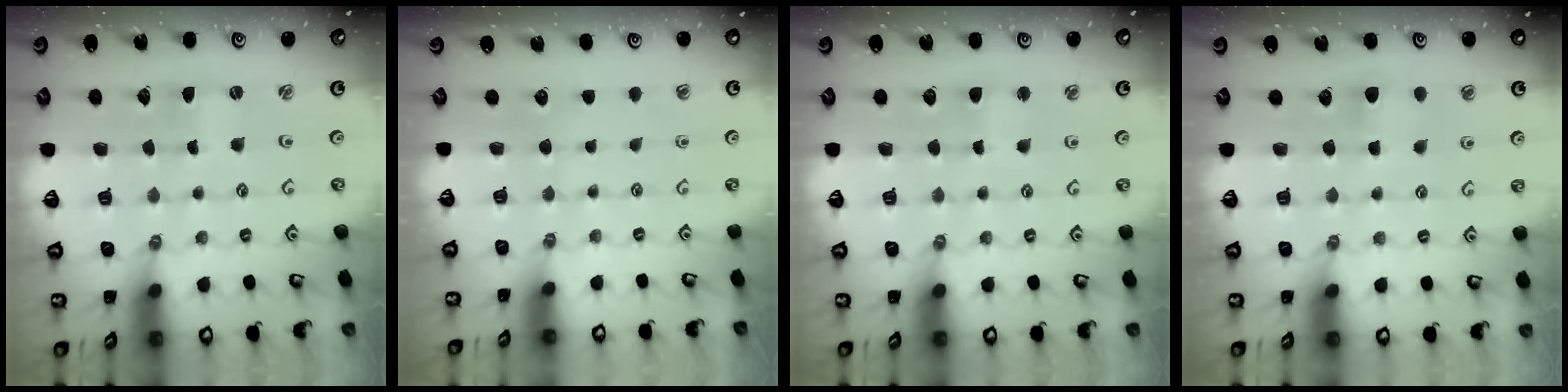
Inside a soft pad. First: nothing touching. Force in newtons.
{"total": 0.0}
{"total": 2.5, "press": 2.5, "slide": 0.3}
{"total": 4.4, "press": 4.3, "slide": 0.7}